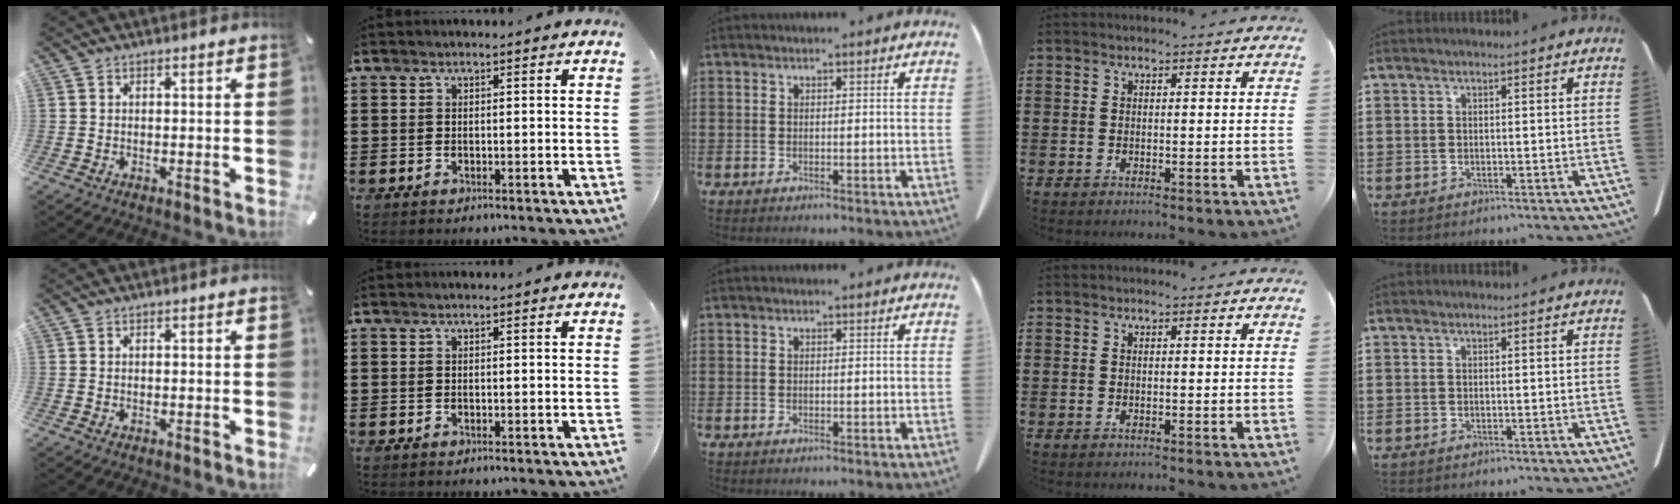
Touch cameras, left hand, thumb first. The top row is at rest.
{}